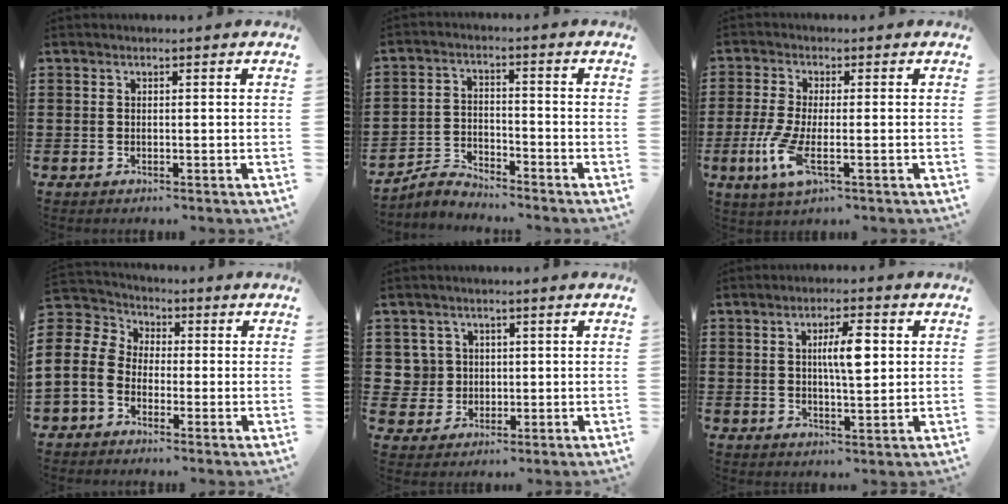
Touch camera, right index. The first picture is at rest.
{"total": 3.3, "force": [-3.2, 0.8, 0.3], "torque": [-0.018, 0.005, -0.070]}
{"total": 6.3, "force": [-2.2, 1.8, 5.6], "torque": [-0.138, -0.020, -0.044]}
{"total": 7.5, "force": [-0.9, 6.5, 3.7], "torque": [-0.131, 0.000, -0.029]}
{"total": 4.1, "force": [0.7, 3.9, 0.6], "torque": [-0.032, 0.013, 0.012]}
{"total": 5.9, "force": [1.2, 1.7, 5.6], "torque": [-0.101, 0.008, 0.014]}